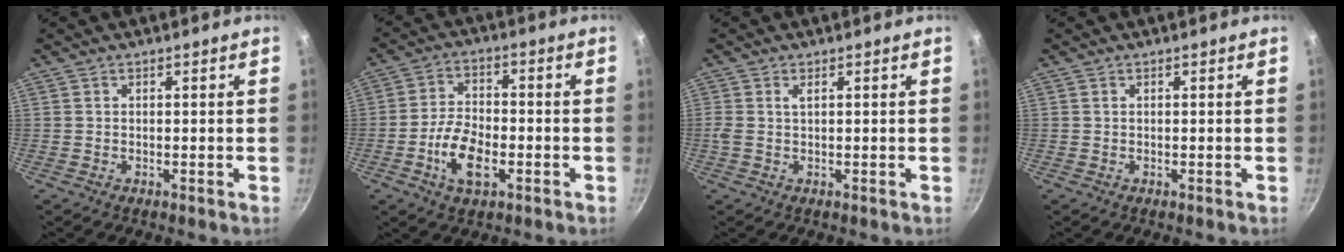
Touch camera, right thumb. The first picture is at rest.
{"total": 10.4, "force": [-3.8, 5.5, 8.0], "torque": [-0.142, 0.027, -0.075]}
{"total": 1.6, "force": [0.4, 0.6, 1.4], "torque": [-0.034, 0.002, 0.008]}
{"total": 0.0}